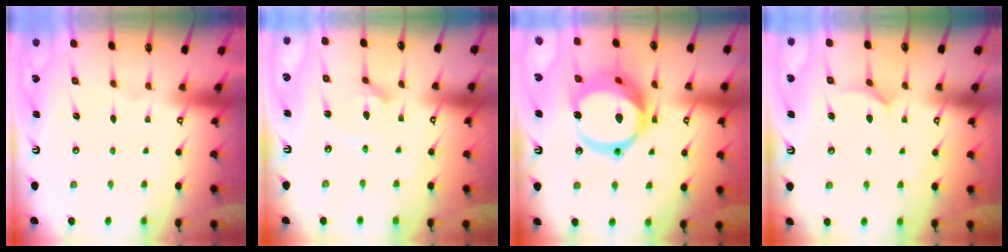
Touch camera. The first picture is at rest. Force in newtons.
{"total": 4.7, "press": 4.7, "slide": 0.5}
{"total": 17.2, "press": 17.1, "slide": 2.0}
{"total": 5.1, "press": 5.1, "slide": 0.5}